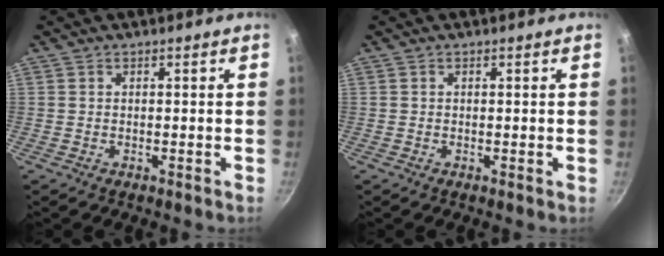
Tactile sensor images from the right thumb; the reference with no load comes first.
{"total": 0.0}